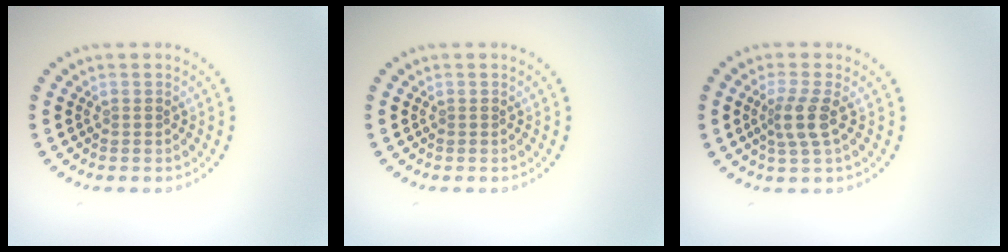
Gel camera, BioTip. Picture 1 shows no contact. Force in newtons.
{"total": 0.0}
{"total": 2.6, "press": 2.0, "slide": 1.6}